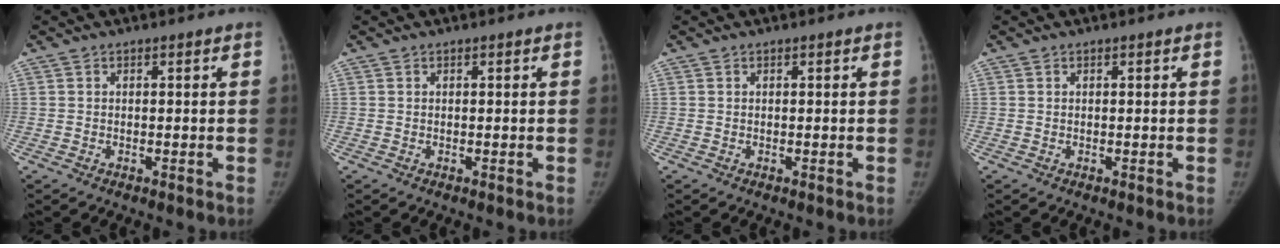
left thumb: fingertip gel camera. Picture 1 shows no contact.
{"total": 0.0}
{"total": 0.0}
{"total": 0.0}